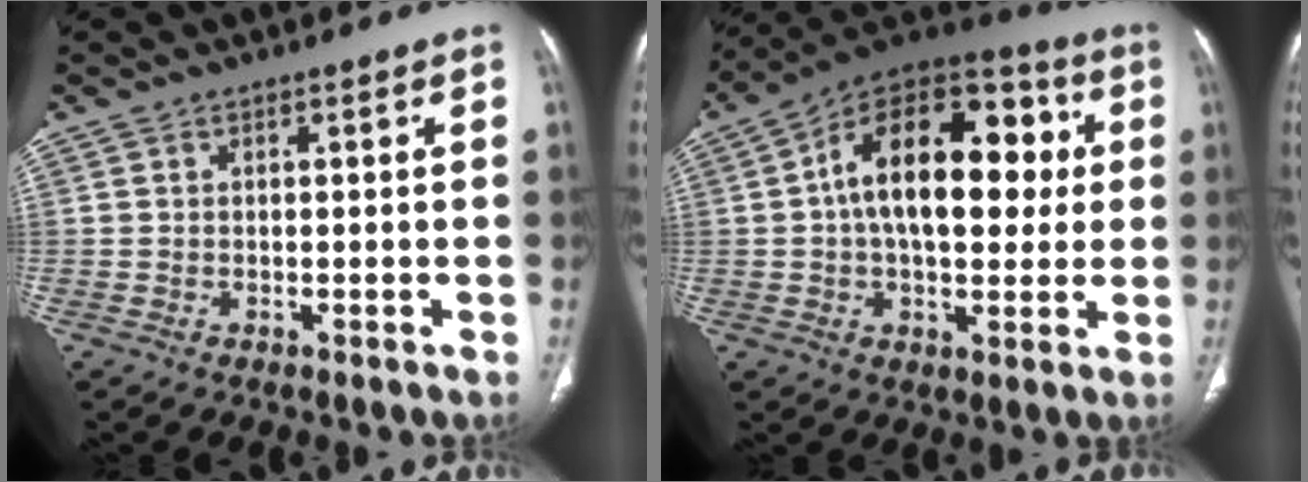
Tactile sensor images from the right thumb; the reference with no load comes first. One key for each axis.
{"total": 22.8, "fx": 2.9, "fy": 12.9, "fz": 18.6, "tx": -0.260, "ty": 0.031, "tz": 0.034}